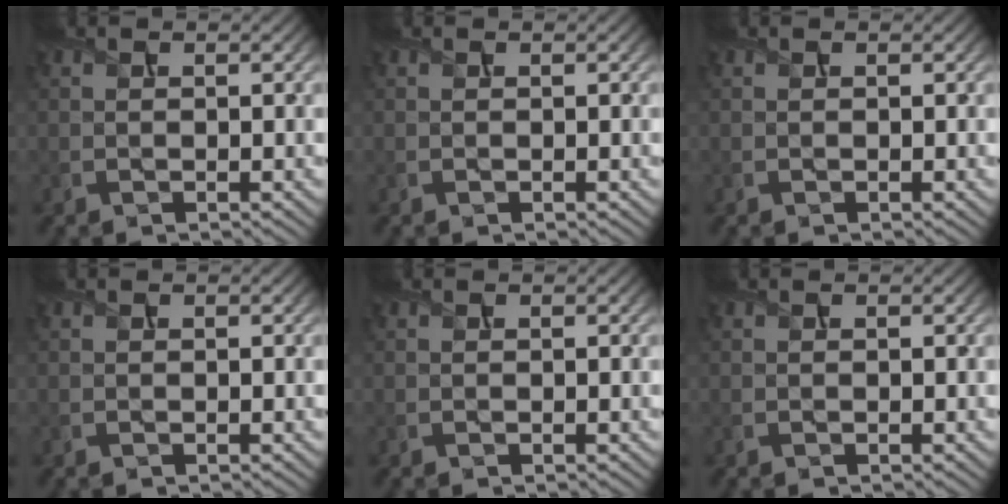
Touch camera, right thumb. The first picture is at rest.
{"total": 0.0}
{"total": 0.0}
{"total": 0.0}
{"total": 0.0}
{"total": 0.0}